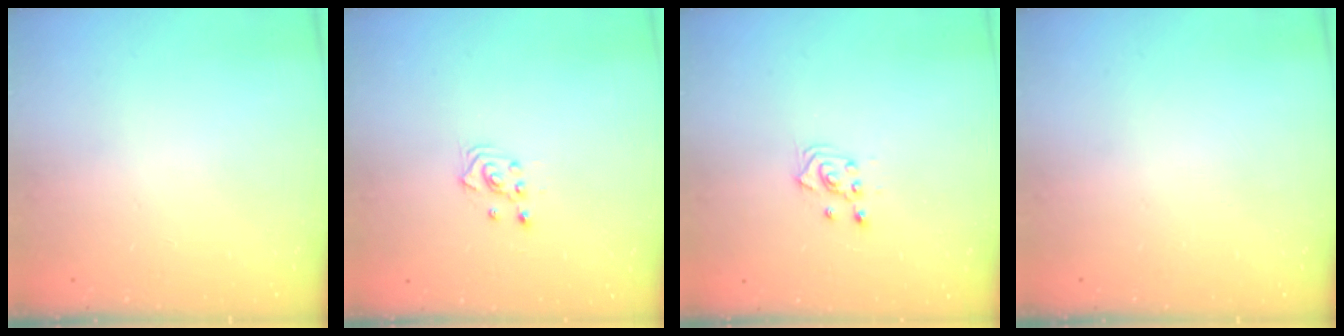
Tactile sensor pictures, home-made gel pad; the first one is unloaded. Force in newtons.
{"total": 2.5, "press": 2.5, "slide": 0.3}
{"total": 2.4, "press": 2.2, "slide": 0.8}
{"total": 0.0}